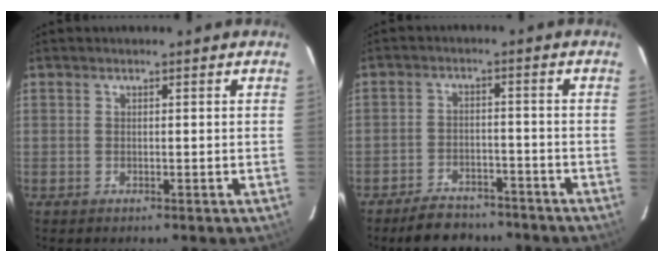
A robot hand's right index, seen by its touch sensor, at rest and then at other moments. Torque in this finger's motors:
{"motor_torque": [0.99, -1.15, 0.11, 0.03]}